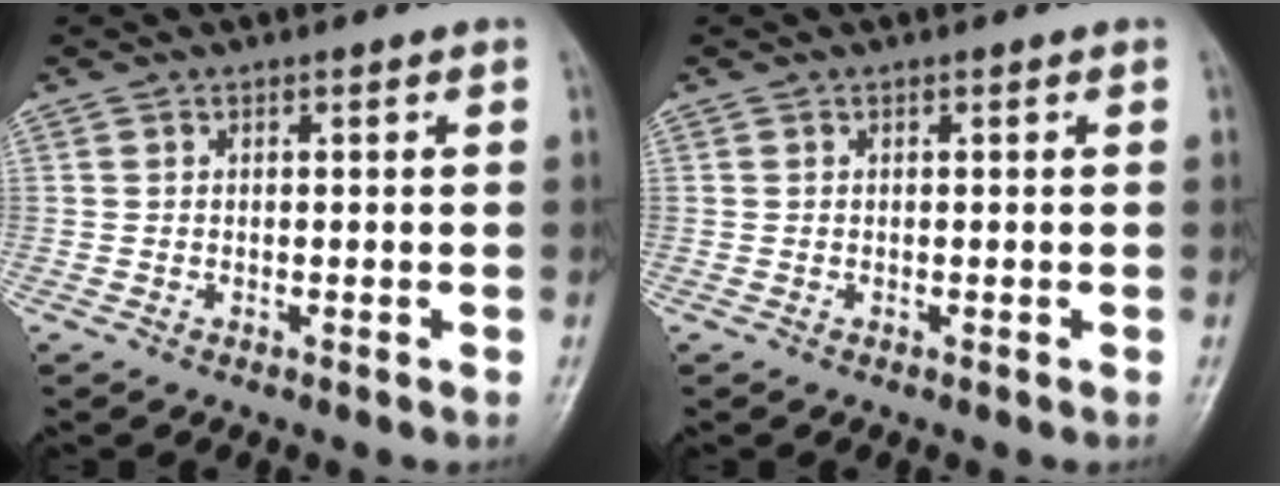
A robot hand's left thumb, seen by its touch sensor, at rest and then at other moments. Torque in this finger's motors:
{"motor_torque": [0.00, 0.00, 0.02, -0.02, 0.00]}